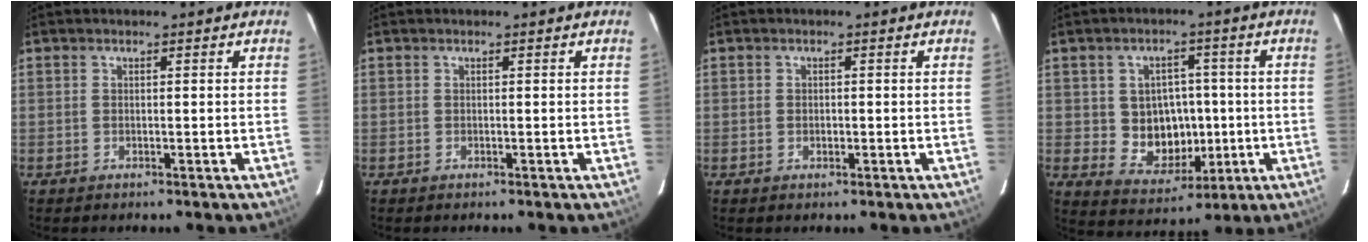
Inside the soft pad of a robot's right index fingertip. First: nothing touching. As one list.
[{"total": 0.0}, {"total": 1.1, "force": [-0.2, 1.0, 0.4], "torque": [-0.006, 0.001, -0.004]}, {"total": 9.5, "force": [-0.5, 8.5, 4.3], "torque": [-0.090, 0.008, 0.010]}]